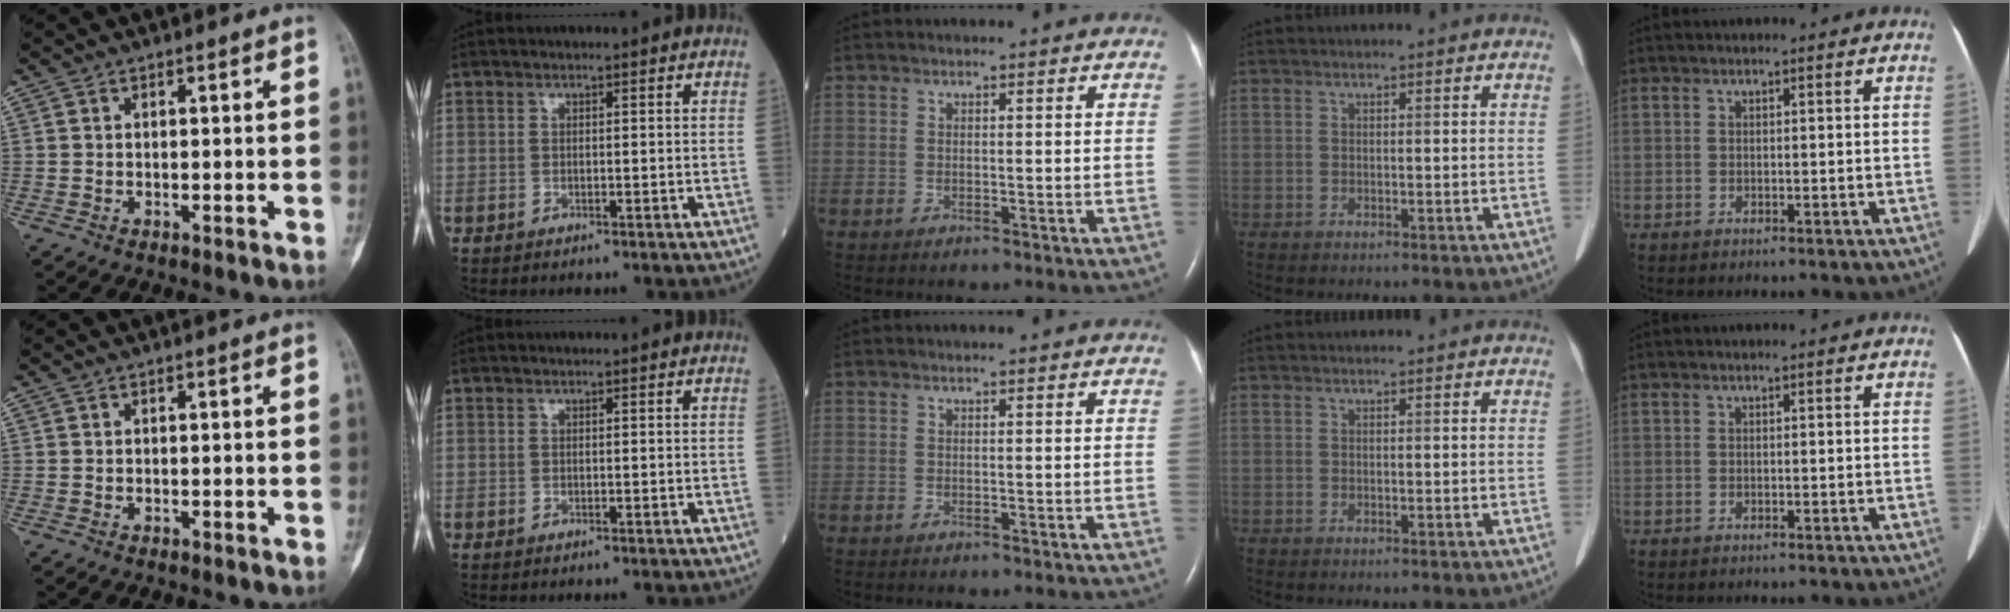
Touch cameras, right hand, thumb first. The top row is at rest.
{}